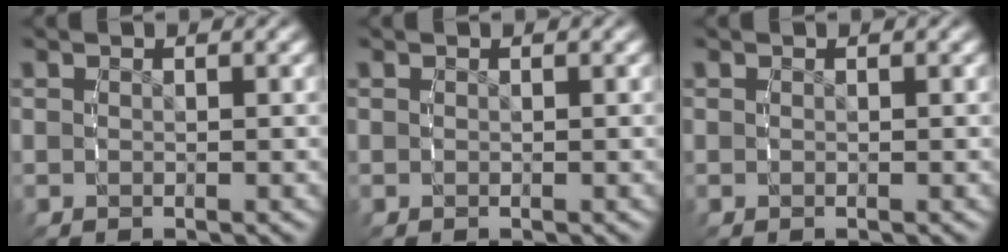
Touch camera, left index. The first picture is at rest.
{"total": 0.0}
{"total": 0.0}